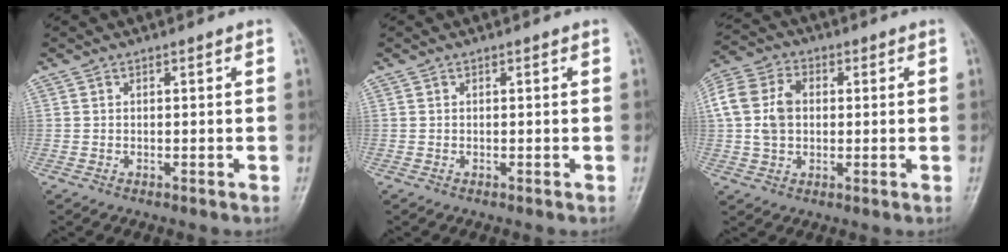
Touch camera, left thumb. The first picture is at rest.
{"total": 0.0}
{"total": 11.6, "force": [0.9, 8.7, 7.5], "torque": [-0.160, 0.019, 0.016]}